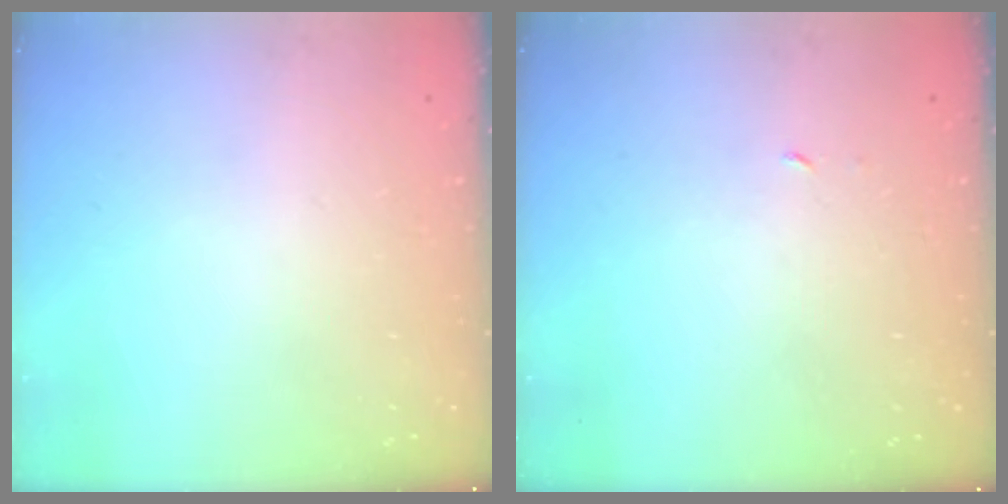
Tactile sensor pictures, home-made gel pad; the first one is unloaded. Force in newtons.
{"total": 1.8, "press": 1.8, "slide": 0.1}